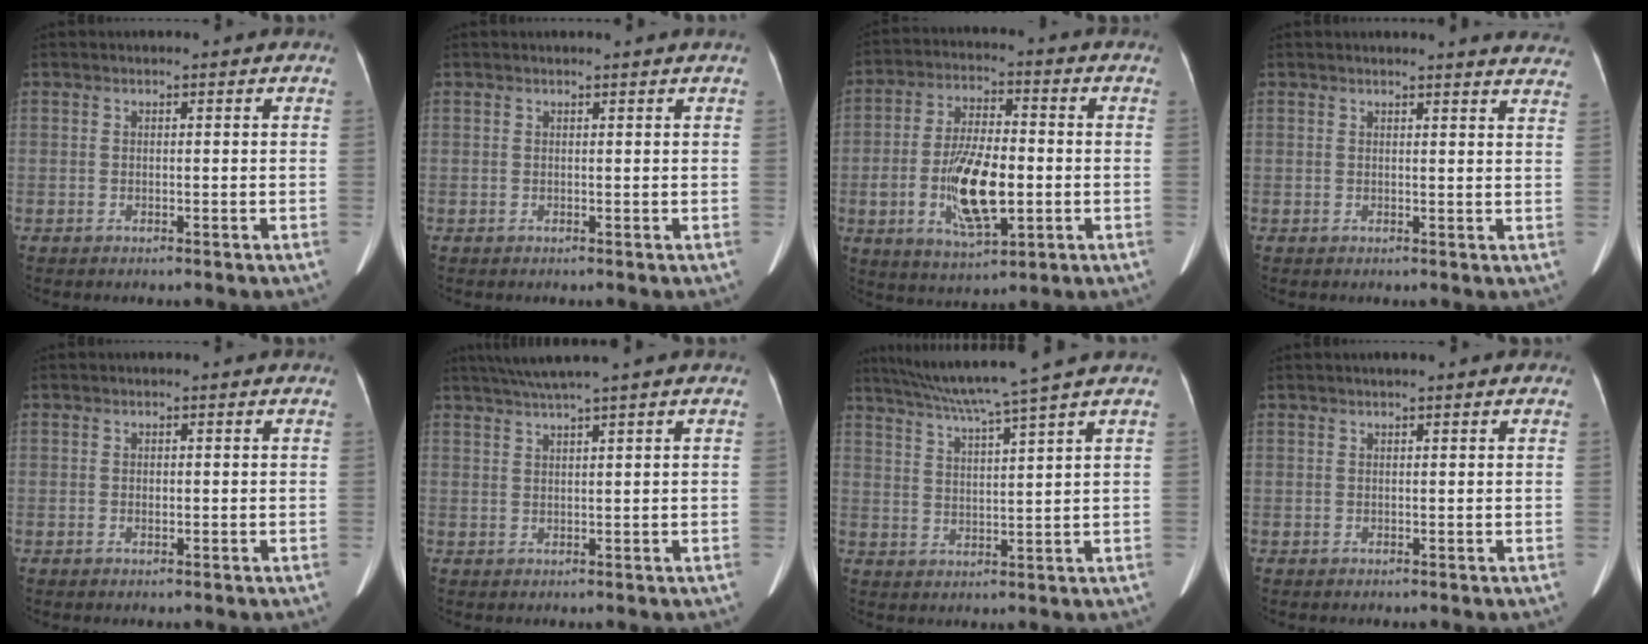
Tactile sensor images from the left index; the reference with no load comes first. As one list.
[{"total": 0.7, "force": [0.6, -0.2, 0.3], "torque": [-0.009, -0.001, 0.013]}, {"total": 12.8, "force": [-2.4, 4.5, 11.7], "torque": [-0.229, -0.002, -0.036]}, {"total": 11.0, "force": [10.7, 0.9, 2.2], "torque": [0.000, -0.048, 0.085]}, {"total": 0.9, "force": [-0.2, 0.5, 0.7], "torque": [-0.015, 0.000, -0.001]}, {"total": 4.6, "force": [3.5, -1.3, 2.7], "torque": [-0.052, 0.014, 0.069]}, {"total": 10.3, "force": [8.4, -2.4, 5.3], "torque": [-0.092, 0.002, 0.139]}, {"total": 1.5, "force": [0.9, 0.3, 1.1], "torque": [-0.018, 0.012, 0.009]}]